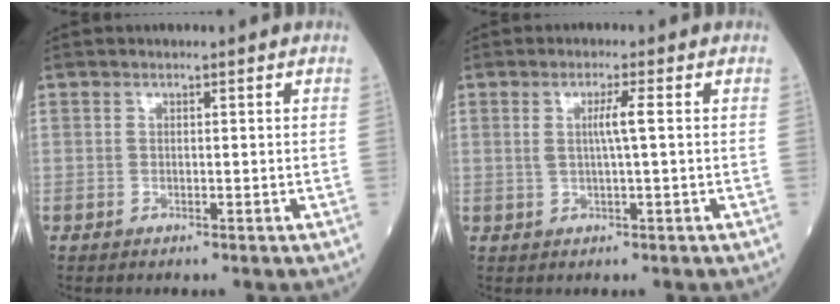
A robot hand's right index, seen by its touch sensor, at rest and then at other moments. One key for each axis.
{"total": 3.1, "fx": 0.5, "fy": -0.4, "fz": 3.1, "tx": -0.059, "ty": -0.003, "tz": 0.008}